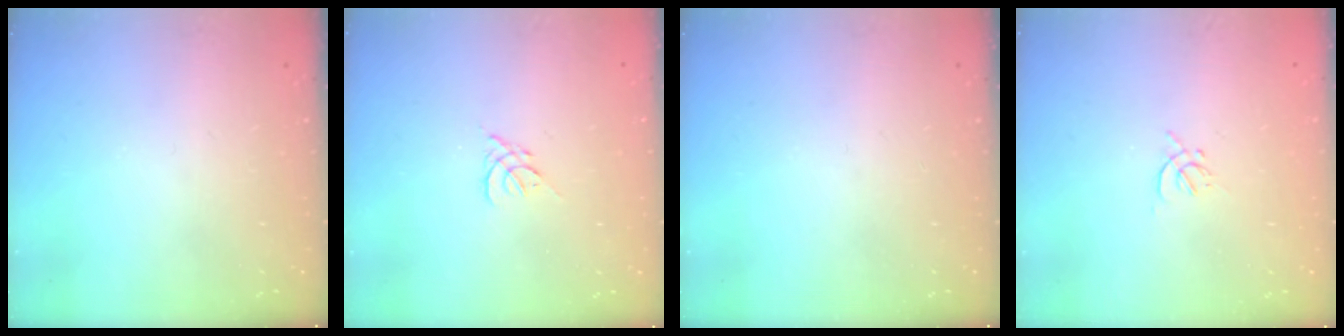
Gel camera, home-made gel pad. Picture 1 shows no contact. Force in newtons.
{"total": 1.3, "press": 1.2, "slide": 0.6}
{"total": 0.0}
{"total": 1.7, "press": 1.7, "slide": 0.5}